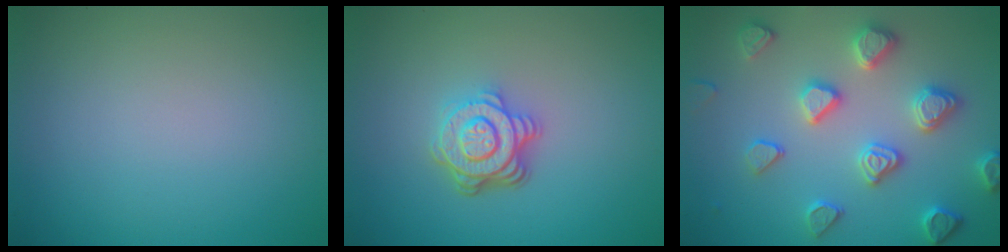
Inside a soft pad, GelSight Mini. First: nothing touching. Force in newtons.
{"total": 4.6, "press": 3.4, "slide": 3.0}
{"total": 4.6, "press": 4.4, "slide": 1.3}